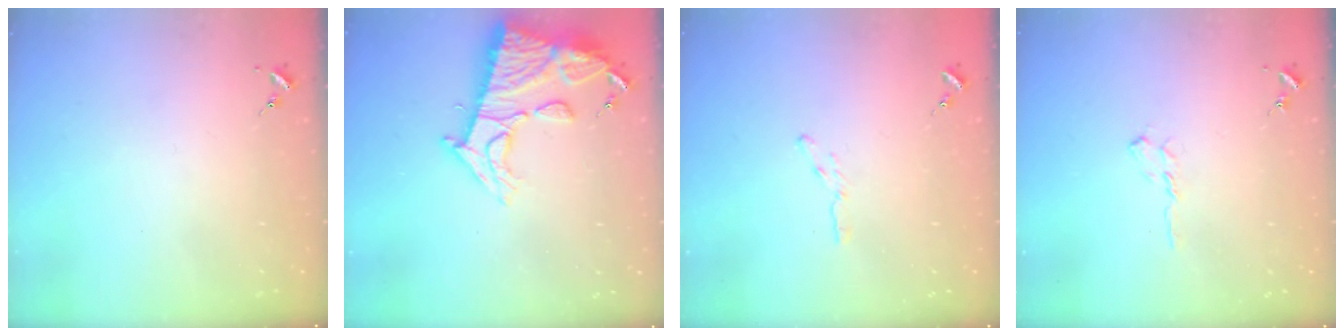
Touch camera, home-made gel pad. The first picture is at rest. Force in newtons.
{"total": 15.6, "press": 15.6, "slide": 1.3}
{"total": 3.4, "press": 3.4, "slide": 0.2}
{"total": 6.0, "press": 6.0, "slide": 0.6}